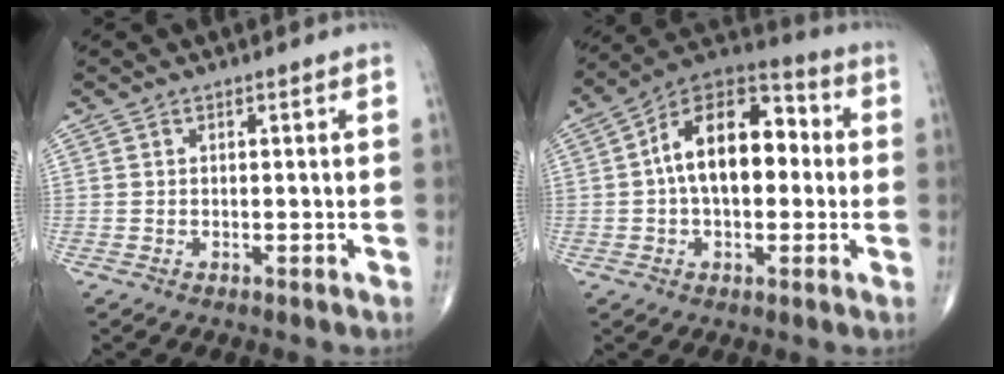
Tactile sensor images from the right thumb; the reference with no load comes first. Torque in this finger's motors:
{"motor_torque": [-0.45, 1.38, 0.37, -0.07, 0.13]}